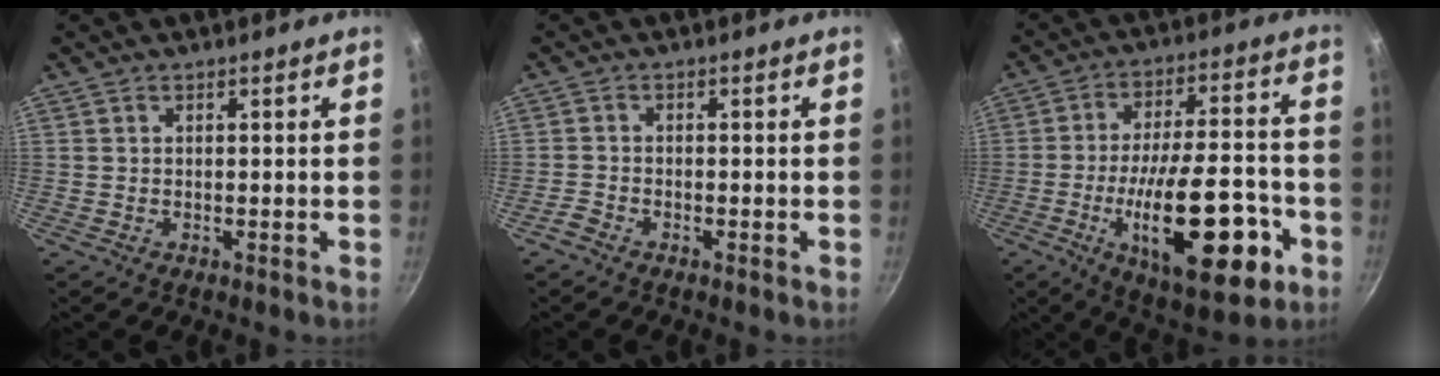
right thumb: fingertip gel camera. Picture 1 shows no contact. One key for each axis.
{"total": 1.8, "fx": -1.6, "fy": 0.6, "fz": 0.7, "tx": -0.031, "ty": 0.012, "tz": -0.035}
{"total": 23.1, "fx": -7.7, "fy": 9.0, "fz": 19.8, "tx": -0.281, "ty": 0.027, "tz": -0.110}